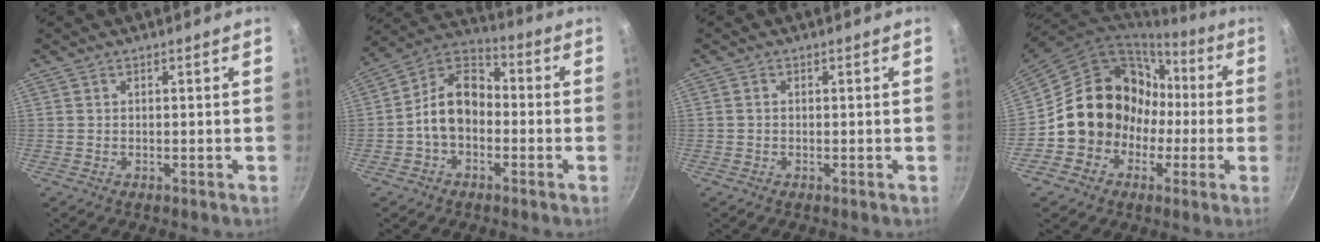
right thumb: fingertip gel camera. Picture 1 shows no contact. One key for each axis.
{"total": 11.5, "fx": -2.0, "fy": 8.1, "fz": 7.8, "tx": -0.103, "ty": 0.045, "tz": -0.058}
{"total": 0.5, "fx": -0.1, "fy": 0.4, "fz": 0.2, "tx": -0.004, "ty": 0.003, "tz": -0.002}
{"total": 17.0, "fx": -2.1, "fy": 15.3, "fz": 7.0, "tx": -0.084, "ty": 0.061, "tz": -0.025}